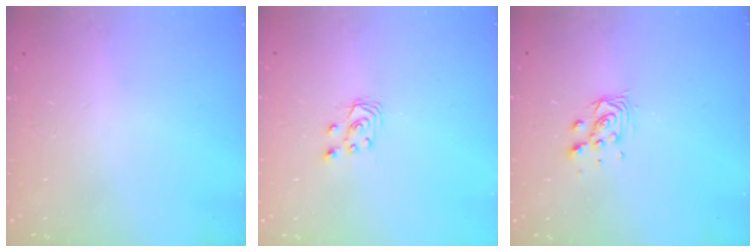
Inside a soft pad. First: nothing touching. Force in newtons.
{"total": 3.5, "press": 3.5, "slide": 0.4}
{"total": 4.9, "press": 4.9, "slide": 0.4}